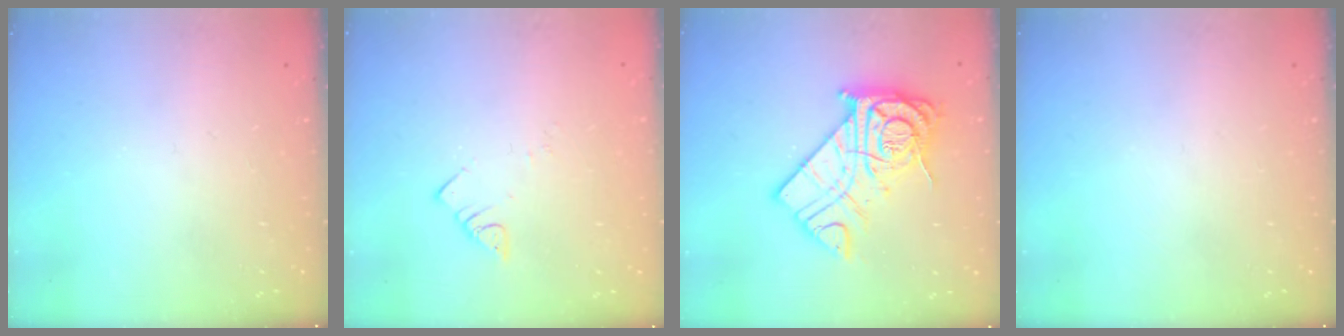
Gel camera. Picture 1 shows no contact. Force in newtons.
{"total": 3.3, "press": 3.2, "slide": 0.6}
{"total": 17.8, "press": 17.7, "slide": 1.6}
{"total": 0.0}